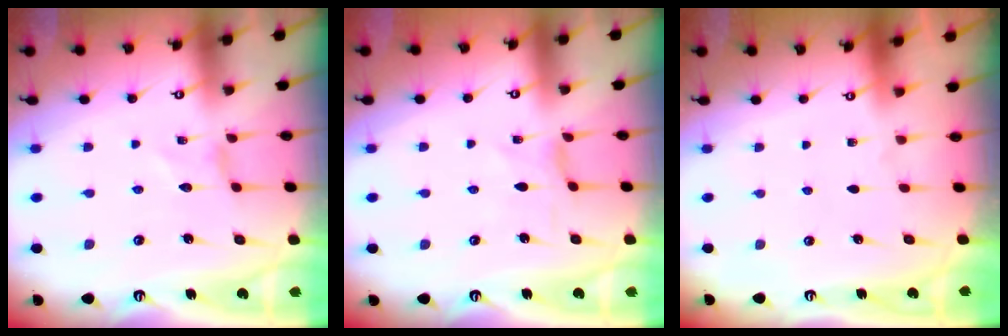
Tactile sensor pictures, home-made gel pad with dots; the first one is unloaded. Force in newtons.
{"total": 0.0}
{"total": 0.0}